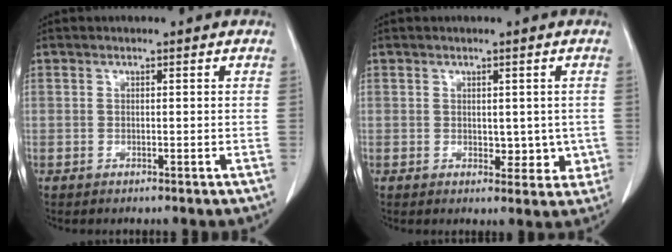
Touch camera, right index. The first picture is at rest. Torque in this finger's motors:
{"motor_torque": [-0.07, 0.17, 0.12, 0.00]}